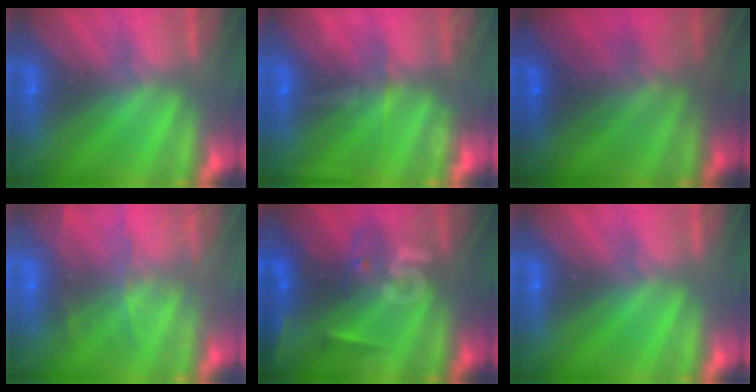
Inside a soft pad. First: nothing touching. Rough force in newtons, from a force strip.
{"total": 7.5}
{"total": 7.2}
{"total": 11.8}
{"total": 2.5}
{"total": 0.0}